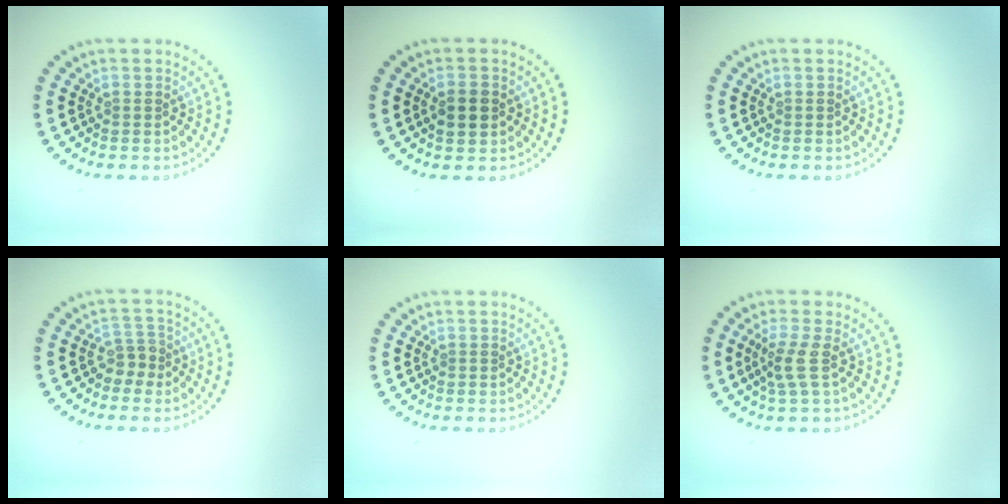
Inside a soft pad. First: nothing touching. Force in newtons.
{"total": 2.4, "press": 2.4, "slide": 0.1}
{"total": 0.0}
{"total": 1.8, "press": 1.3, "slide": 1.3}
{"total": 0.0}
{"total": 2.0, "press": 1.4, "slide": 1.4}